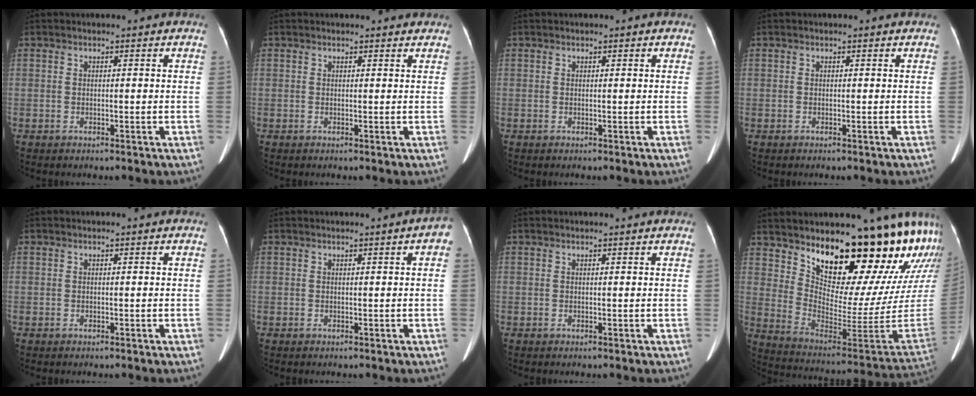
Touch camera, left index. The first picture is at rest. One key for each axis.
{"total": 3.9, "fx": 3.6, "fy": 0.9, "fz": 1.2, "tx": -0.010, "ty": 0.000, "tz": 0.033}
{"total": 0.5, "fx": 0.3, "fy": 0.3, "fz": 0.3, "tx": -0.003, "ty": -0.003, "tz": 0.001}
{"total": 1.2, "fx": 1.1, "fy": 0.2, "fz": 0.5, "tx": -0.003, "ty": 0.002, "tz": 0.008}
{"total": 0.0}
{"total": 2.9, "fx": 1.0, "fy": 0.4, "fz": 2.7, "tx": -0.027, "ty": -0.007, "tz": 0.007}
{"total": 3.8, "fx": 3.7, "fy": 0.2, "fz": 1.1, "tx": -0.012, "ty": 0.002, "tz": 0.036}
{"total": 24.2, "fx": 19.2, "fy": 3.9, "fz": 14.2, "tx": -0.218, "ty": -0.112, "tz": 0.269}